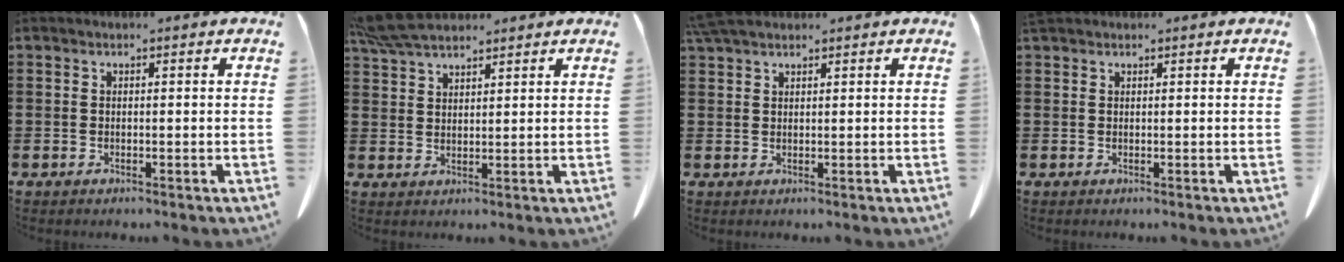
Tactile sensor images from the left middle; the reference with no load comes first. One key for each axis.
{"total": 6.1, "fx": 5.3, "fy": 1.4, "fz": 2.7, "tx": -0.068, "ty": -0.006, "tz": 0.101}
{"total": 3.3, "fx": 2.8, "fy": 0.7, "fz": 1.6, "tx": -0.040, "ty": 0.001, "tz": 0.055}
{"total": 0.8, "fx": 0.8, "fy": 0.3, "fz": 0.2, "tx": -0.008, "ty": 0.000, "tz": 0.016}